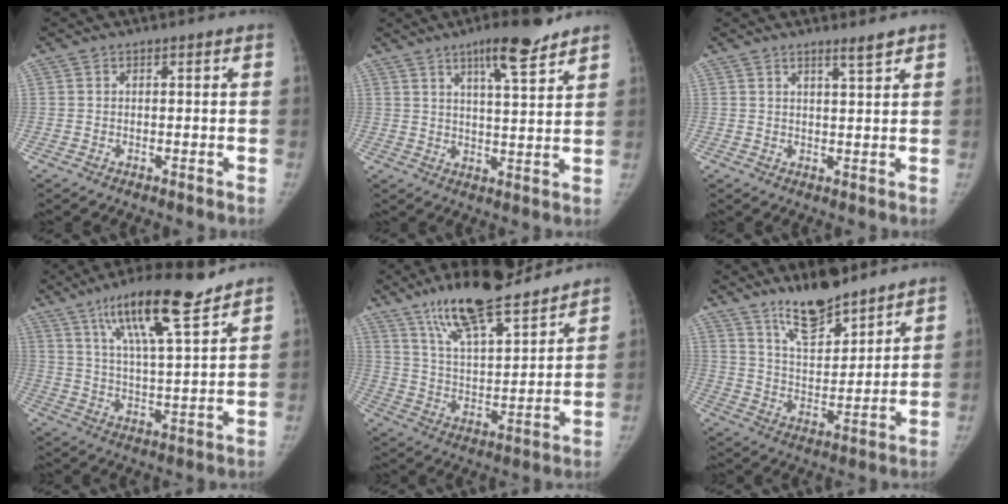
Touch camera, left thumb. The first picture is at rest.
{"total": 9.6, "force": [6.5, 1.6, 6.8], "torque": [-0.091, -0.037, 0.098]}
{"total": 2.7, "force": [2.1, 0.1, 1.6], "torque": [-0.017, -0.019, 0.033]}
{"total": 15.4, "force": [10.3, 2.8, 11.1], "torque": [-0.177, -0.045, 0.180]}
{"total": 18.4, "force": [14.0, 5.0, 10.7], "torque": [-0.151, -0.063, 0.244]}
{"total": 11.9, "force": [9.4, 3.7, 6.2], "torque": [-0.079, -0.068, 0.171]}